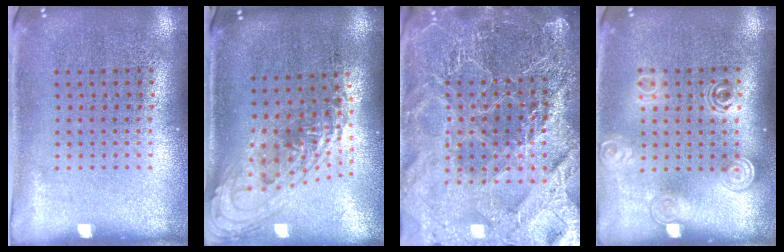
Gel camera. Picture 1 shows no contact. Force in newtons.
{"total": 1.5, "press": 1.3, "slide": 0.7}
{"total": 5.9, "press": 5.2, "slide": 2.8}
{"total": 1.5, "press": 1.3, "slide": 0.9}